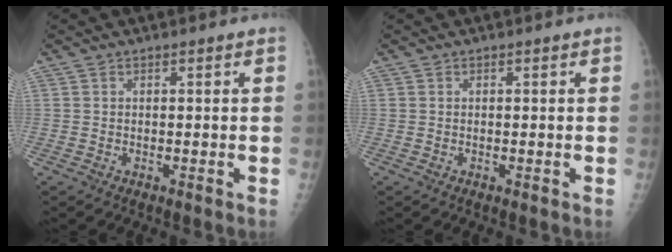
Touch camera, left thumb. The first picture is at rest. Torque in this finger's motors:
{"motor_torque": [0.00, 0.00, 0.00, 0.00, 0.00]}